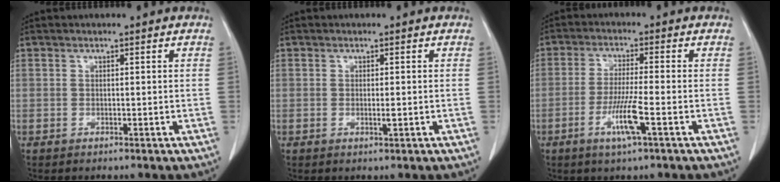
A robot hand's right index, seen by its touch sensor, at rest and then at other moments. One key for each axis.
{"total": 1.0, "fx": -0.2, "fy": 0.1, "fz": 1.0, "tx": -0.018, "ty": -0.002, "tz": -0.001}
{"total": 6.5, "fx": -2.7, "fy": -0.4, "fz": 5.9, "tx": -0.115, "ty": -0.014, "tz": -0.054}